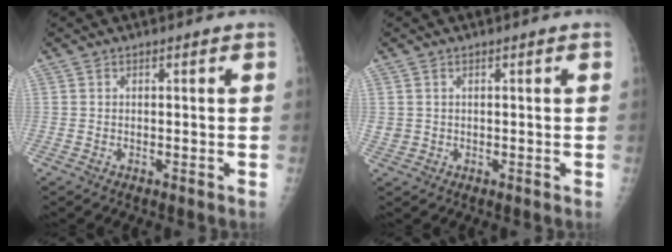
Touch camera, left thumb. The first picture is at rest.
{"total": 1.3, "force": [0.4, 1.2, 0.4], "torque": [-0.001, 0.001, 0.009]}